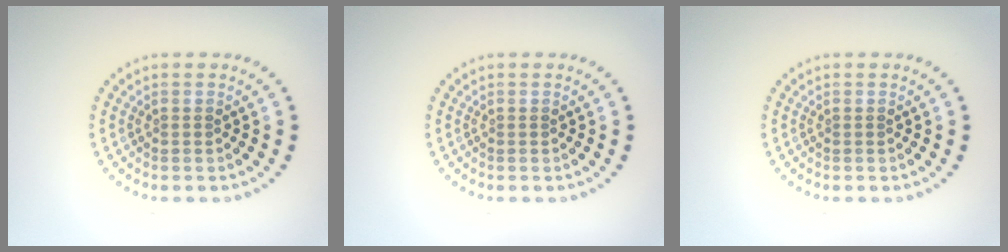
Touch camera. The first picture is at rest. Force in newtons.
{"total": 0.0}
{"total": 0.0}